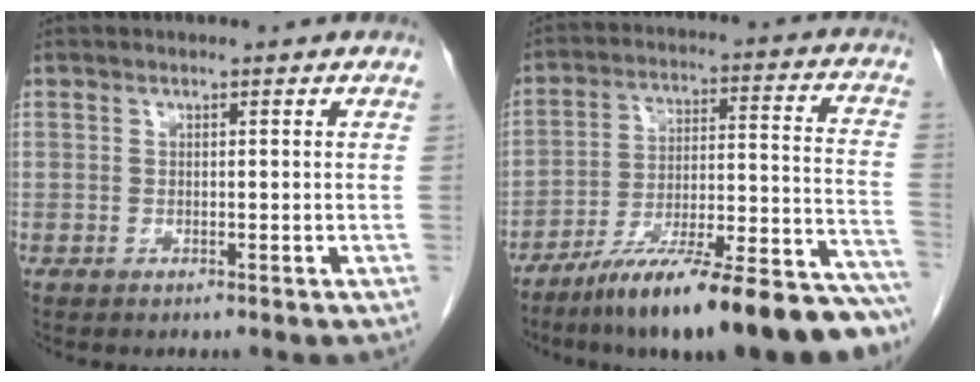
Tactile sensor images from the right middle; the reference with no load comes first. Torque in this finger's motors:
{"motor_torque": [1.11, -1.03, 0.31, 0.10]}